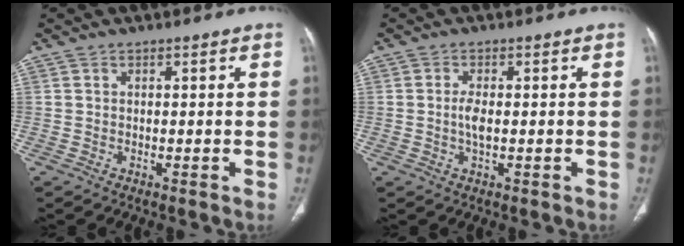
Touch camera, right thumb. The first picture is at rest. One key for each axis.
{"total": 2.7, "fx": -0.1, "fy": 1.0, "fz": 2.5, "tx": -0.057, "ty": -0.001, "tz": -0.004}